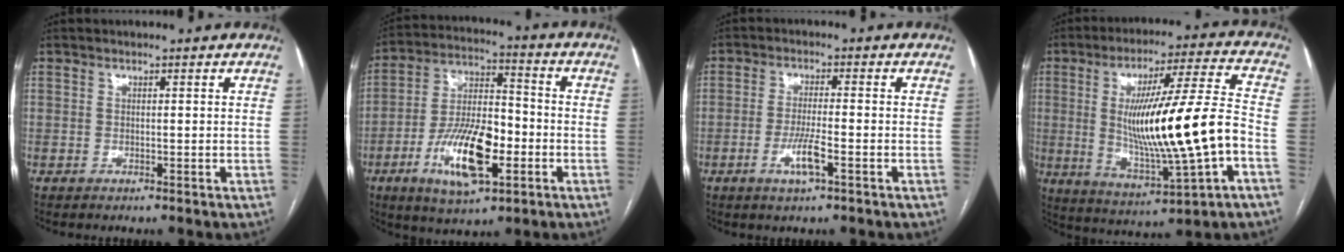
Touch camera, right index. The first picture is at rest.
{"total": 14.6, "force": [-5.1, 5.1, 12.7], "torque": [-0.244, 0.004, -0.085]}
{"total": 4.8, "force": [-2.0, 0.3, 4.4], "torque": [-0.087, -0.008, -0.038]}
{"total": 19.3, "force": [-2.4, 1.0, 19.1], "torque": [-0.338, -0.005, -0.030]}